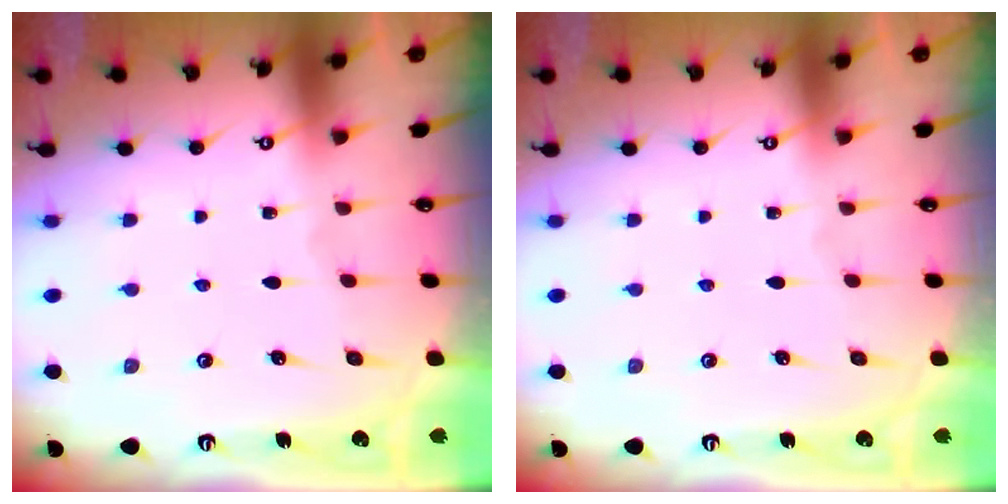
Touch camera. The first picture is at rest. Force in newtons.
{"total": 0.0}